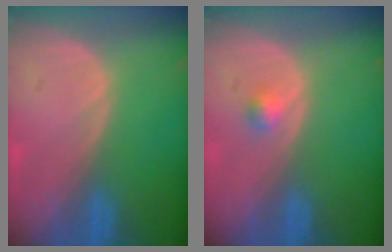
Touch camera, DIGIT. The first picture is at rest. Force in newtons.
{"total": 1.7, "press": 1.4, "slide": 0.8}